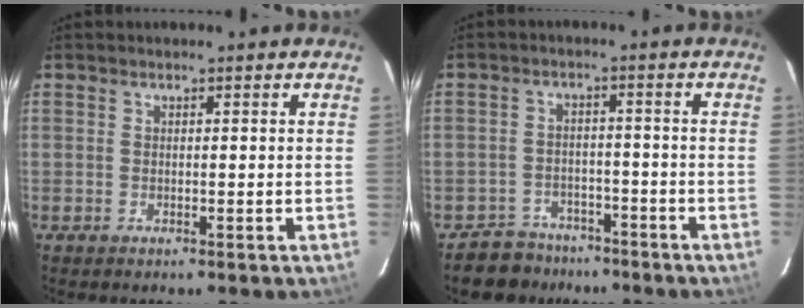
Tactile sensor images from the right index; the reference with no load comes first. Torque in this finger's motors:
{"motor_torque": [0.07, -0.16, -0.30, -0.20]}